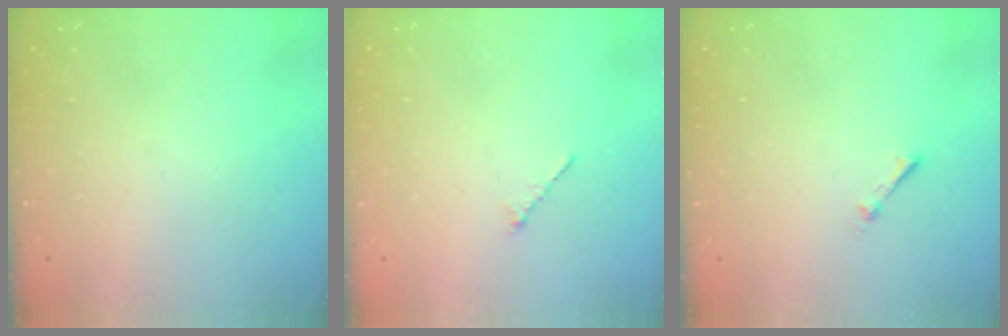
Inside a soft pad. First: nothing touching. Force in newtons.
{"total": 0.8, "press": 0.7, "slide": 0.4}
{"total": 1.7, "press": 1.7, "slide": 0.2}